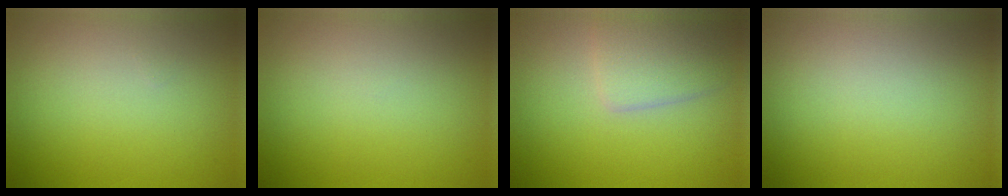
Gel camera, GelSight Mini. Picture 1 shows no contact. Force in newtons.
{"total": 0.0}
{"total": 3.1, "press": 3.1, "slide": 0.2}
{"total": 0.0}